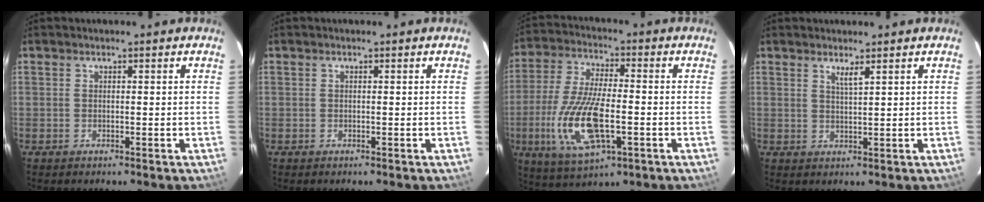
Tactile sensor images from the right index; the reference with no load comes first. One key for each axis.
{"total": 0.0}
{"total": 16.0, "fx": -4.4, "fy": 6.0, "fz": 14.2, "tx": -0.303, "ty": -0.013, "tz": -0.080}
{"total": 1.8, "fx": 1.3, "fy": 0.0, "fz": 1.4, "tx": -0.023, "ty": -0.002, "tz": 0.021}